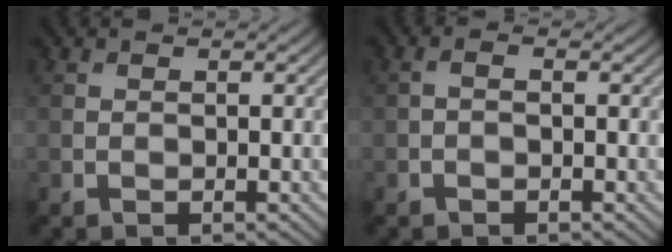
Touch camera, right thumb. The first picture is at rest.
{"total": 1.0, "force": [-0.3, 0.3, 0.8], "torque": [-0.019, 0.001, -0.008]}